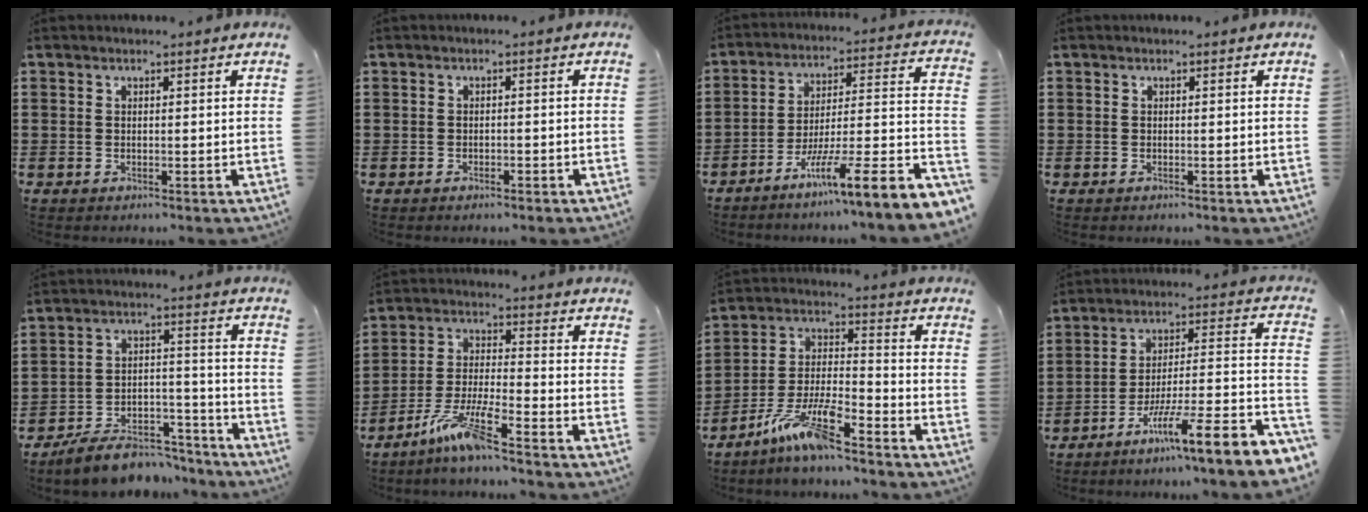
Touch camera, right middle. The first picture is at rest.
{"total": 0.9, "force": [-0.8, 0.2, 0.3], "torque": [-0.010, -0.003, -0.015]}
{"total": 8.1, "force": [-5.1, -0.6, 6.3], "torque": [-0.102, -0.028, -0.103]}
{"total": 0.0}
{"total": 8.5, "force": [-7.7, 2.5, 2.8], "torque": [-0.045, 0.026, -0.146]}
{"total": 8.1, "force": [-6.1, 0.4, 5.3], "torque": [-0.116, -0.011, -0.120]}
{"total": 9.8, "force": [-7.5, 1.6, 6.2], "torque": [-0.140, 0.001, -0.147]}
{"total": 9.0, "force": [-5.9, -0.3, 6.8], "torque": [-0.097, -0.024, -0.120]}